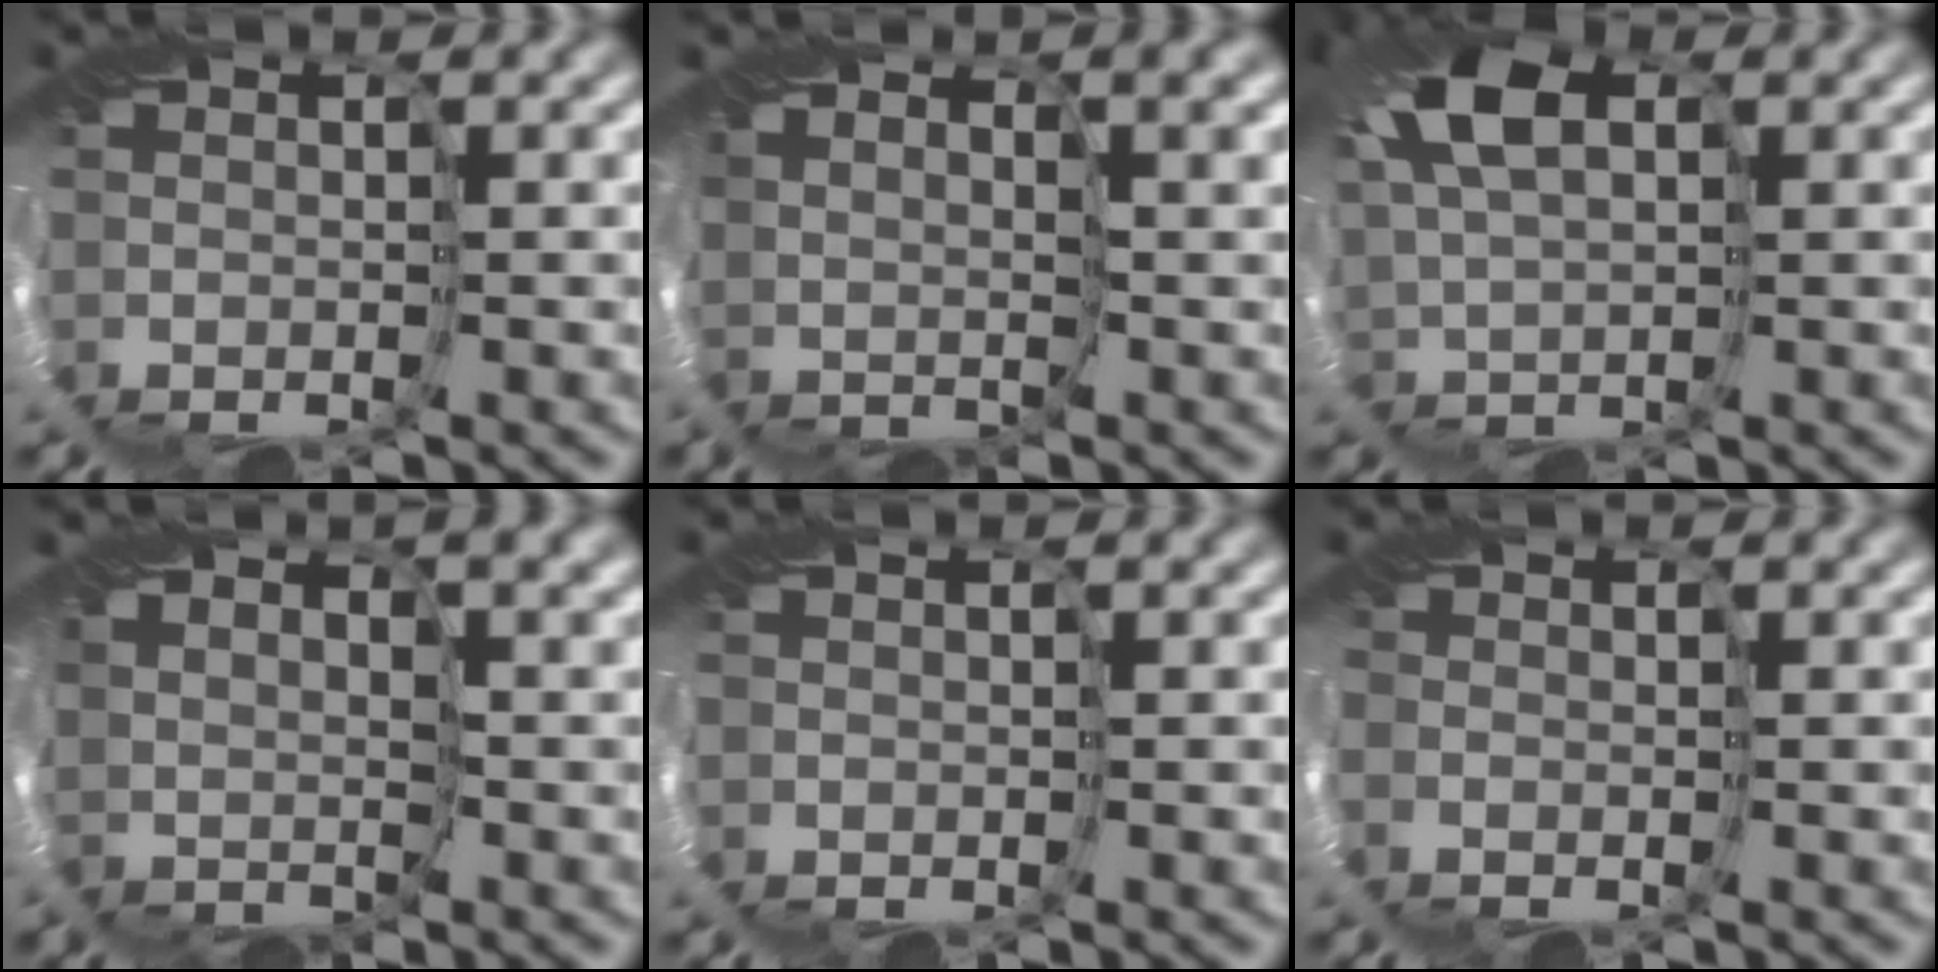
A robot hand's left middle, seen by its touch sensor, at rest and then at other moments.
{"total": 3.1, "force": [2.8, 0.7, 1.0], "torque": [-0.020, 0.010, 0.056]}
{"total": 6.2, "force": [2.8, 3.3, 4.4], "torque": [-0.117, 0.025, 0.046]}
{"total": 2.7, "force": [2.4, 0.8, 0.9], "torque": [-0.018, 0.009, 0.048]}
{"total": 0.8, "force": [-0.4, 0.8, 0.2], "torque": [-0.006, -0.004, -0.005]}
{"total": 1.2, "force": [-0.7, 0.9, 0.4], "torque": [-0.012, -0.004, -0.008]}